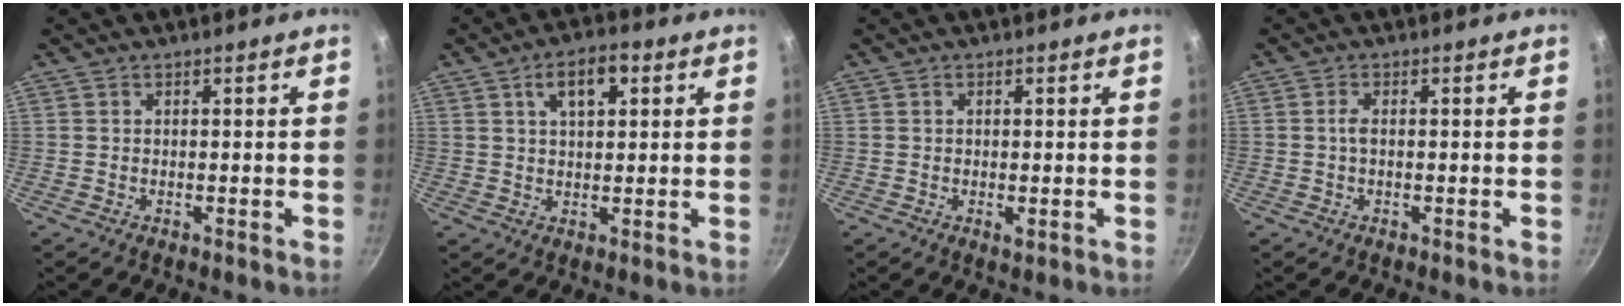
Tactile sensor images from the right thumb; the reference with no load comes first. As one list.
[{"total": 7.2, "force": [2.7, 3.7, 5.5], "torque": [-0.070, 0.007, 0.044]}, {"total": 1.3, "force": [0.2, 0.6, 1.1], "torque": [-0.017, -0.001, 0.002]}, {"total": 1.5, "force": [-0.1, 0.7, 1.3], "torque": [-0.031, 0.005, -0.003]}]